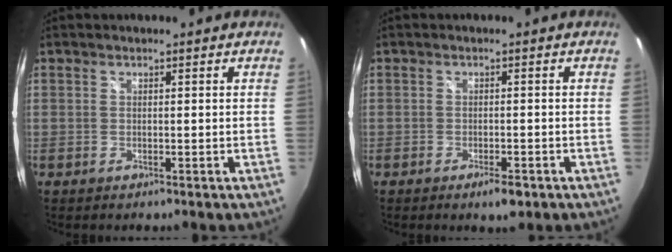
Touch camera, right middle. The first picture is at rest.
{"total": 3.3, "force": [-2.0, 1.2, 2.3], "torque": [-0.046, -0.007, -0.032]}